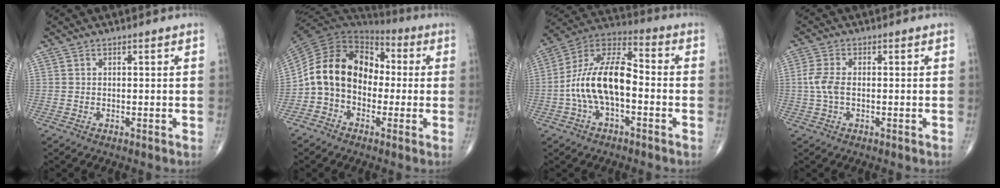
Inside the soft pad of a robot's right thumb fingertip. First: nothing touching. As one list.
[{"total": 15.1, "force": [-1.2, 11.3, 10.0], "torque": [-0.157, 0.049, -0.033]}, {"total": 15.4, "force": [-2.5, 7.5, 13.2], "torque": [-0.250, 0.047, -0.053]}, {"total": 4.0, "force": [-0.2, 2.1, 3.4], "torque": [-0.088, 0.008, -0.008]}]